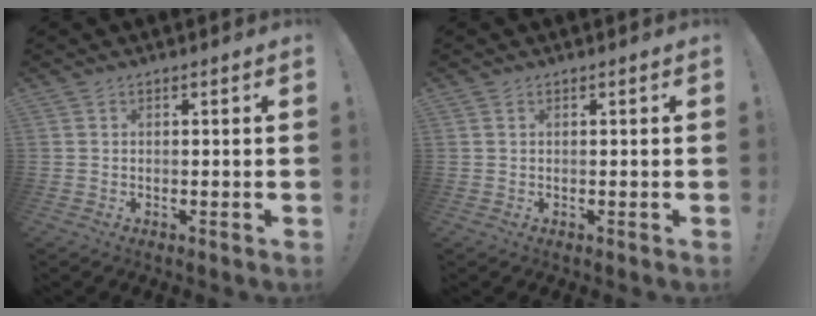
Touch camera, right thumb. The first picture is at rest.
{"total": 0.0}